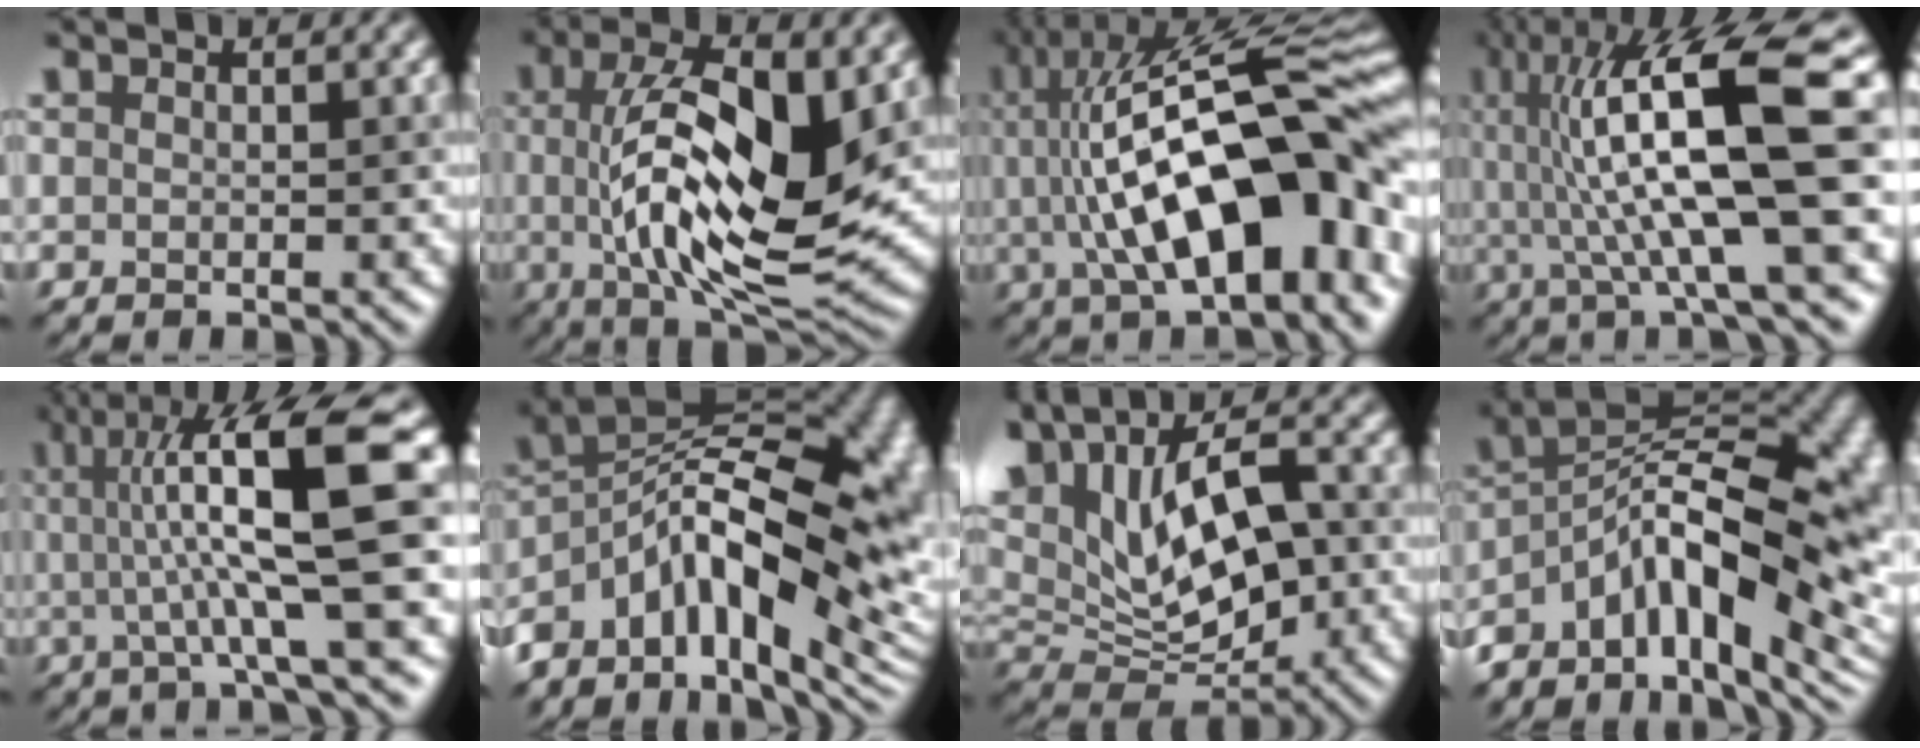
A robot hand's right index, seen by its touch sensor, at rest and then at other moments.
{"total": 12.8, "force": [0.9, 4.6, 12.0], "torque": [-0.200, -0.004, 0.015]}
{"total": 16.1, "force": [0.1, 6.0, 15.0], "torque": [-0.214, 0.035, -0.006]}
{"total": 13.6, "force": [2.3, 3.1, 13.0], "torque": [-0.228, 0.016, 0.045]}
{"total": 11.5, "force": [1.9, 2.2, 11.1], "torque": [-0.161, 0.016, 0.030]}
{"total": 16.1, "force": [-4.4, 7.9, 13.3], "torque": [-0.202, 0.012, -0.068]}
{"total": 12.9, "force": [2.7, 7.8, 9.9], "torque": [-0.207, 0.021, 0.051]}
{"total": 14.5, "force": [-4.8, 6.0, 12.3], "torque": [-0.186, 0.019, -0.077]}